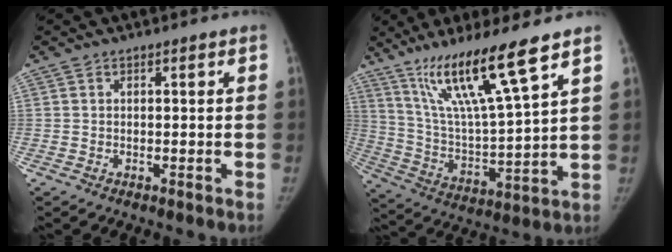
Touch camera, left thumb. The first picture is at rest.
{"total": 17.1, "force": [11.2, 0.9, 12.9], "torque": [-0.227, -0.056, 0.213]}